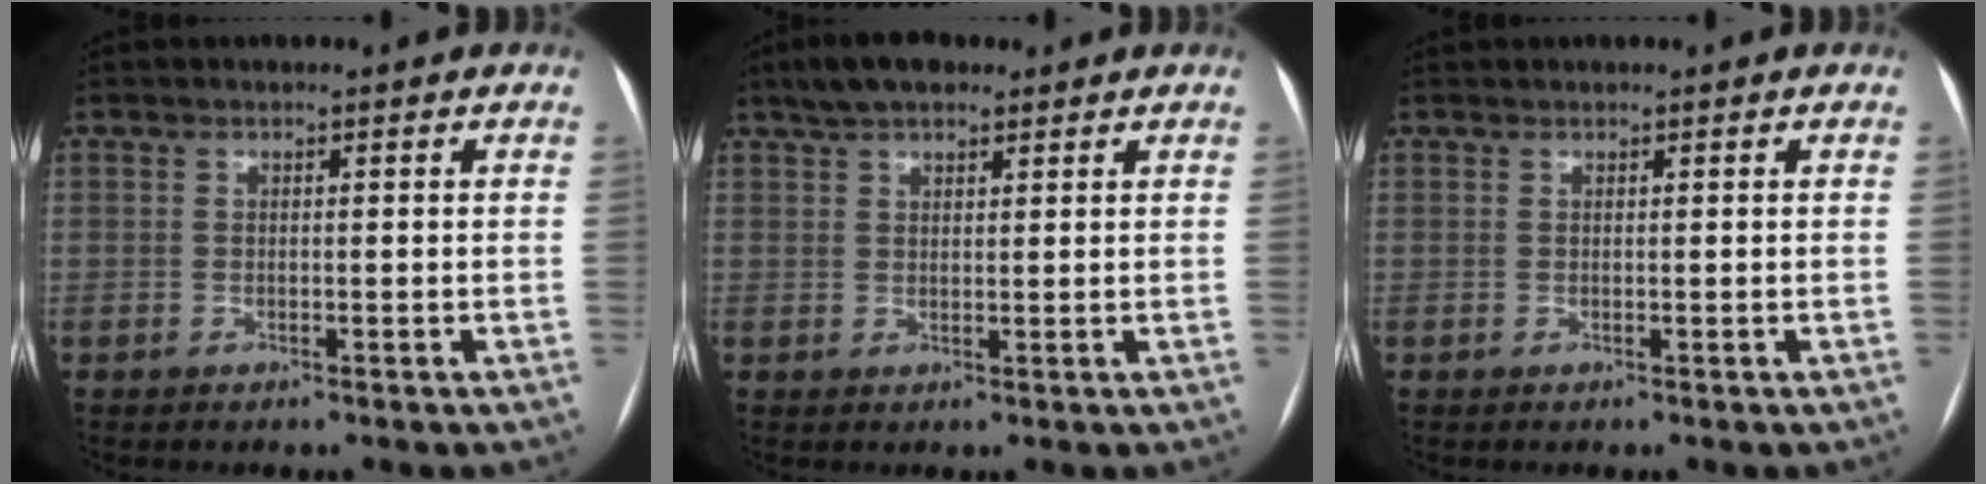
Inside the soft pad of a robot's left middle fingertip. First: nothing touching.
{"total": 5.8, "force": [4.3, 2.3, 3.1], "torque": [-0.059, 0.024, 0.075]}
{"total": 0.5, "force": [0.2, -0.4, -0.2], "torque": [0.005, 0.009, 0.005]}